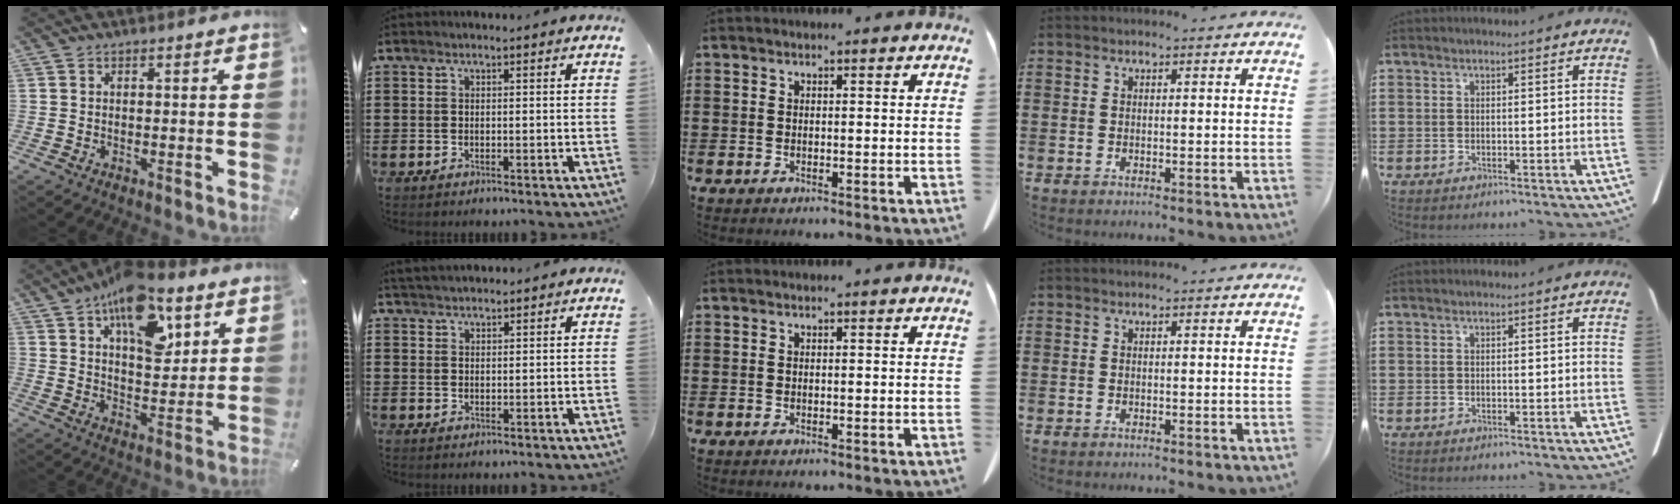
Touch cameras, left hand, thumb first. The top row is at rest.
{"thumb": {"total": 16.6, "force": [8.9, 9.0, 10.7], "torque": [-0.153, -0.033, 0.154]}, "index": {"total": 2.1, "force": [2.0, 0.5, 0.1], "torque": [-0.007, 0.001, 0.041]}}